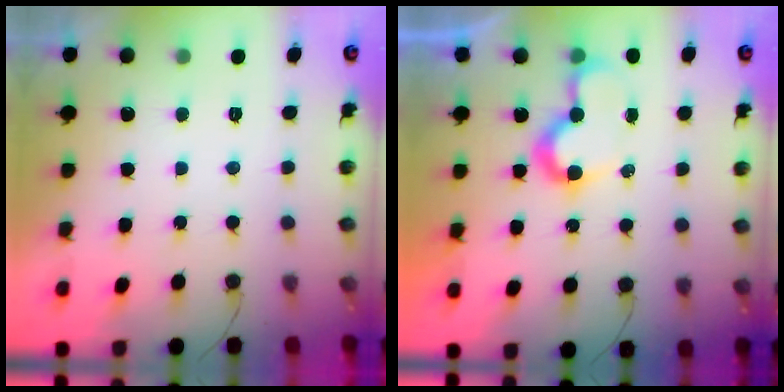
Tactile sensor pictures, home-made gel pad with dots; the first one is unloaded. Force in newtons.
{"total": 8.5, "press": 8.5, "slide": 0.2}